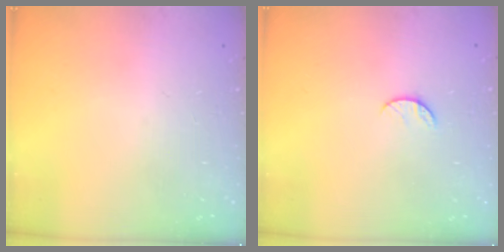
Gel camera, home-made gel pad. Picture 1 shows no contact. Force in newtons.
{"total": 5.0, "press": 5.0, "slide": 0.5}